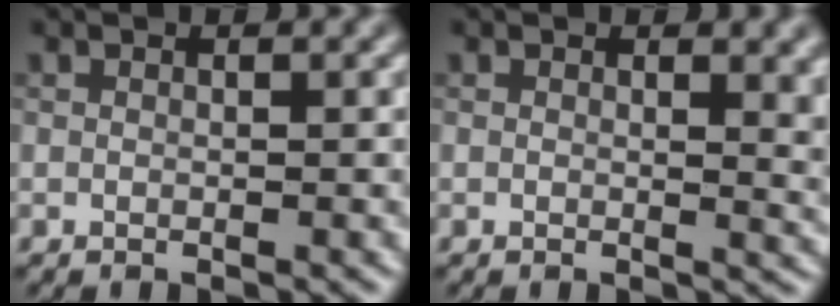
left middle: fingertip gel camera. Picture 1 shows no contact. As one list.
[{"total": 3.1, "force": [0.7, 1.2, 2.8], "torque": [-0.026, -0.002, 0.012]}]